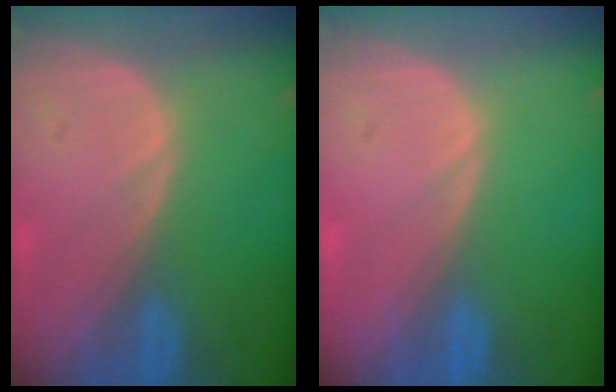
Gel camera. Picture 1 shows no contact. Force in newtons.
{"total": 0.0}